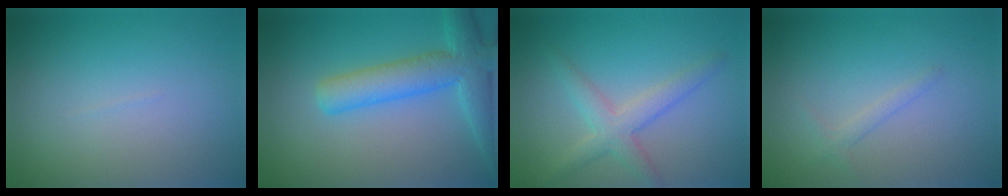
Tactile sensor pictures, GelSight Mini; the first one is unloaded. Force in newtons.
{"total": 6.2, "press": 6.2, "slide": 0.3}
{"total": 3.3, "press": 3.3, "slide": 0.1}
{"total": 1.0, "press": 1.0, "slide": 0.0}